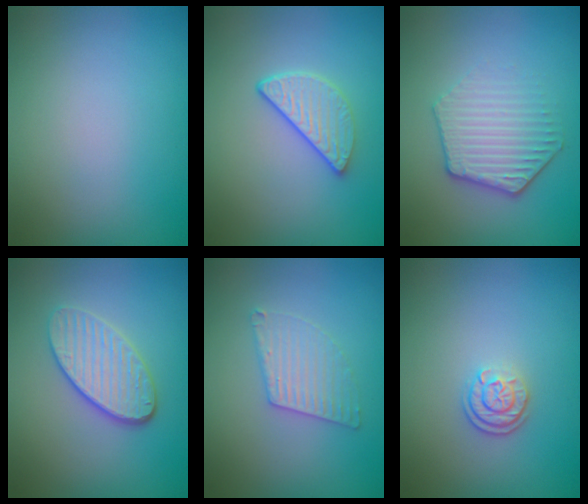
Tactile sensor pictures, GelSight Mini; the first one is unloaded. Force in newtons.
{"total": 3.1, "press": 2.4, "slide": 1.9}
{"total": 4.1, "press": 3.4, "slide": 2.3}
{"total": 4.0, "press": 3.3, "slide": 2.3}
{"total": 2.8, "press": 2.8, "slide": 0.3}
{"total": 2.4, "press": 1.9, "slide": 1.5}